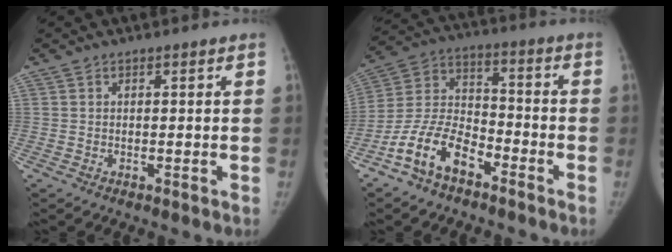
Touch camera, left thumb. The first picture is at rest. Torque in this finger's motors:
{"motor_torque": [1.86, 2.64, -0.11, 0.11, 0.29]}